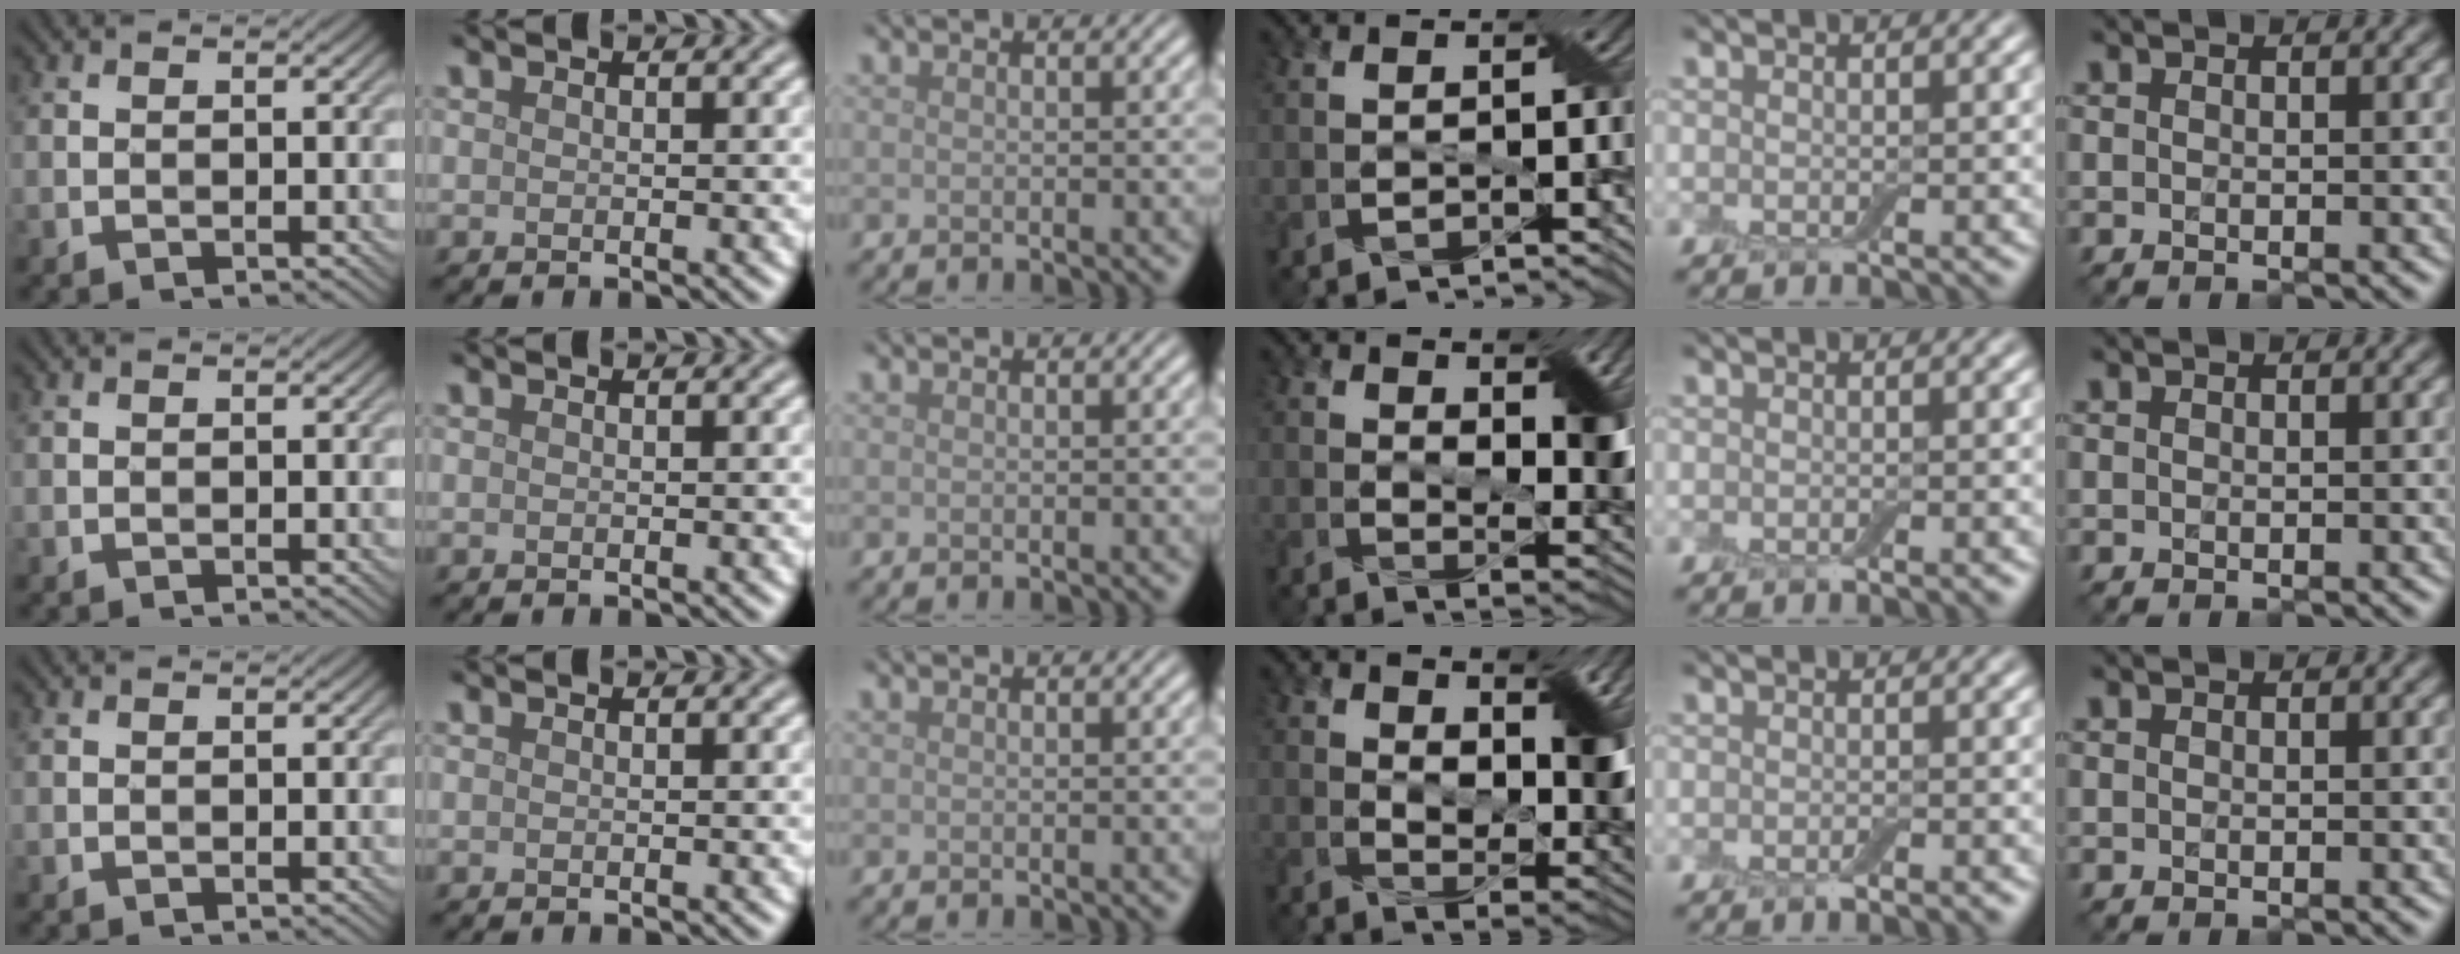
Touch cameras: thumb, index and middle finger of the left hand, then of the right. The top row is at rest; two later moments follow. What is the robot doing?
{"motion": "squeeze", "object": "air blower"}